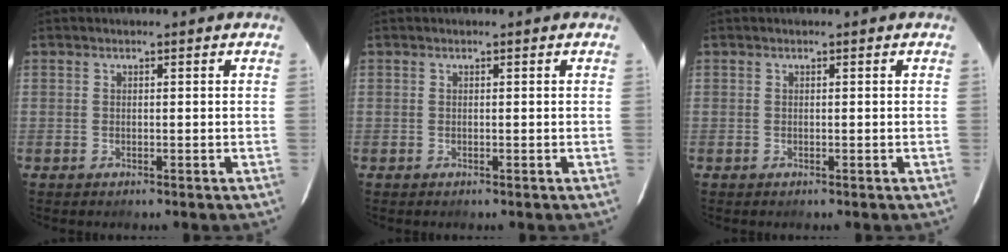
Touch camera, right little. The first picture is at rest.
{"total": 0.0}
{"total": 0.0}